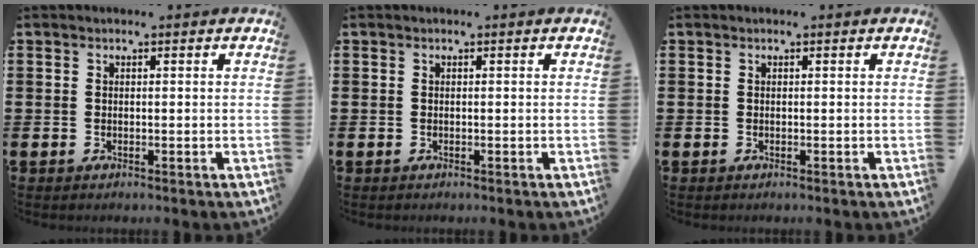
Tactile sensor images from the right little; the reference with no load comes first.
{"total": 0.0}
{"total": 0.0}